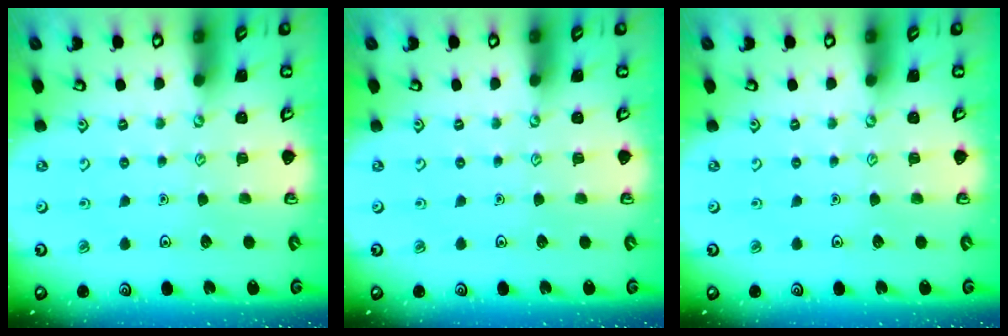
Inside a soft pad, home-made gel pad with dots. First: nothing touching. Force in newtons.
{"total": 0.0}
{"total": 0.0}